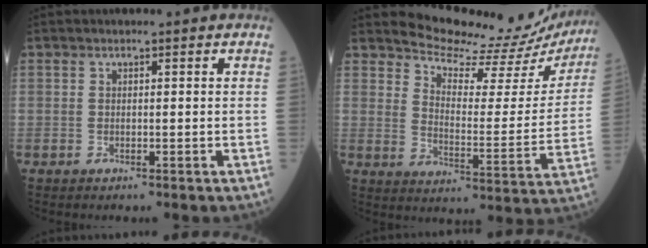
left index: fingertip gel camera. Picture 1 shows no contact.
{"total": 17.8, "force": [17.5, 2.8, 2.1], "torque": [-0.026, -0.078, 0.205]}